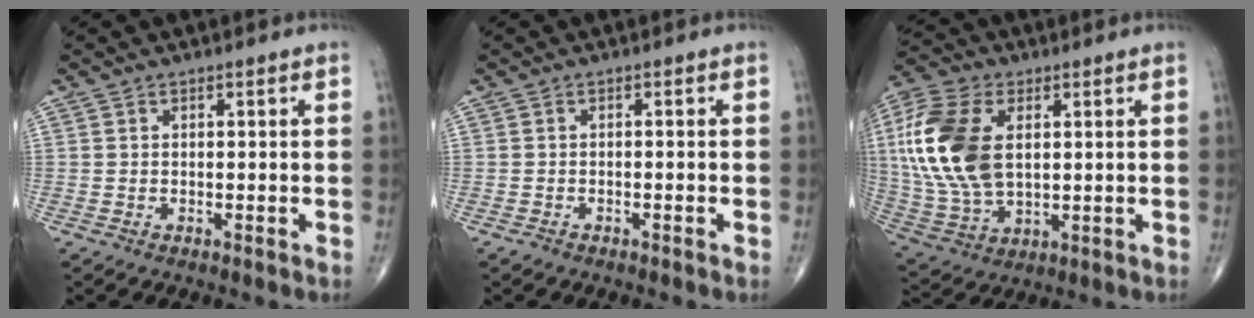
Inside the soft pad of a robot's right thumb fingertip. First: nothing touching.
{"total": 0.8, "force": [-0.7, 0.2, 0.4], "torque": [-0.006, 0.001, -0.015]}
{"total": 19.1, "force": [3.3, 11.3, 15.1], "torque": [-0.326, -0.007, 0.063]}